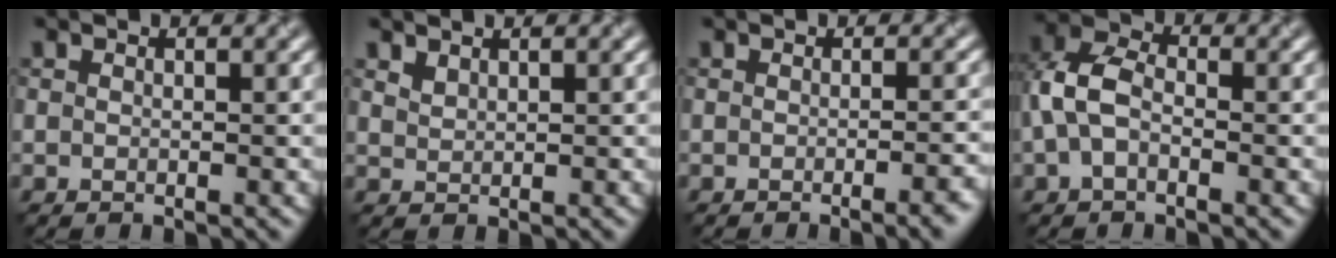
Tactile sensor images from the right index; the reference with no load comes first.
{"total": 1.0, "force": [0.9, 0.4, 0.3], "torque": [-0.010, -0.001, 0.022]}
{"total": 3.8, "force": [-1.5, 1.2, 3.2], "torque": [-0.020, 0.003, -0.020]}
{"total": 4.4, "force": [-0.6, 2.9, 3.3], "torque": [-0.076, 0.012, -0.024]}